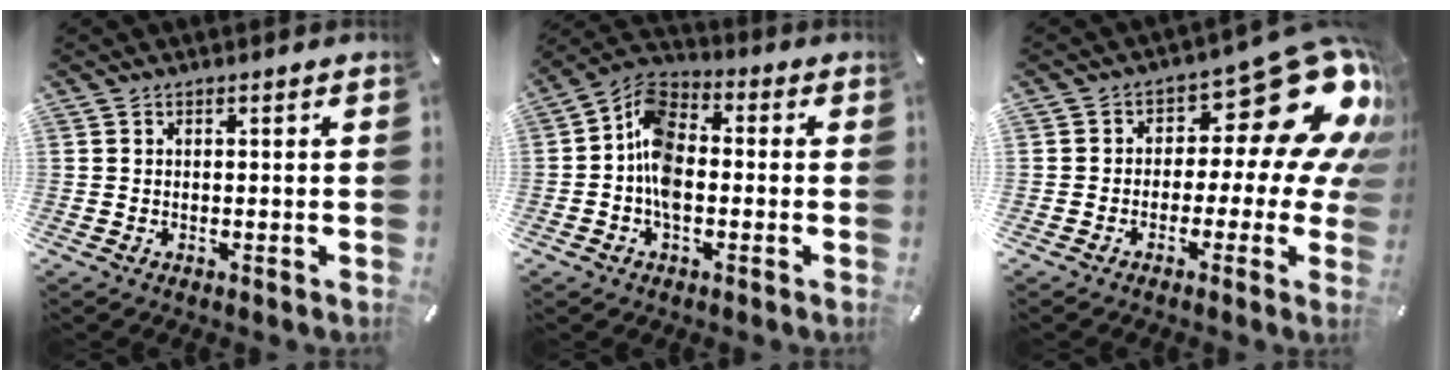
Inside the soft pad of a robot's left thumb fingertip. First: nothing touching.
{"total": 9.7, "force": [-2.1, 6.3, 7.1], "torque": [-0.154, 0.011, -0.038]}
{"total": 19.7, "force": [8.9, 9.3, 14.9], "torque": [-0.193, -0.061, 0.146]}